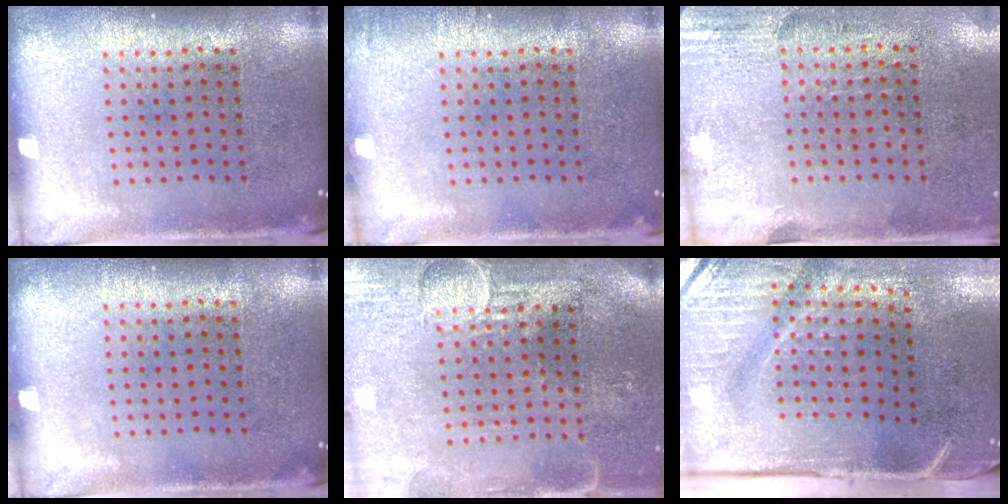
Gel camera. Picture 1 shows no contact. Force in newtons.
{"total": 0.6, "press": 0.6, "slide": 0.1}
{"total": 2.9, "press": 2.5, "slide": 1.5}
{"total": 0.0}
{"total": 3.9, "press": 3.4, "slide": 1.9}
{"total": 5.0, "press": 4.1, "slide": 2.8}